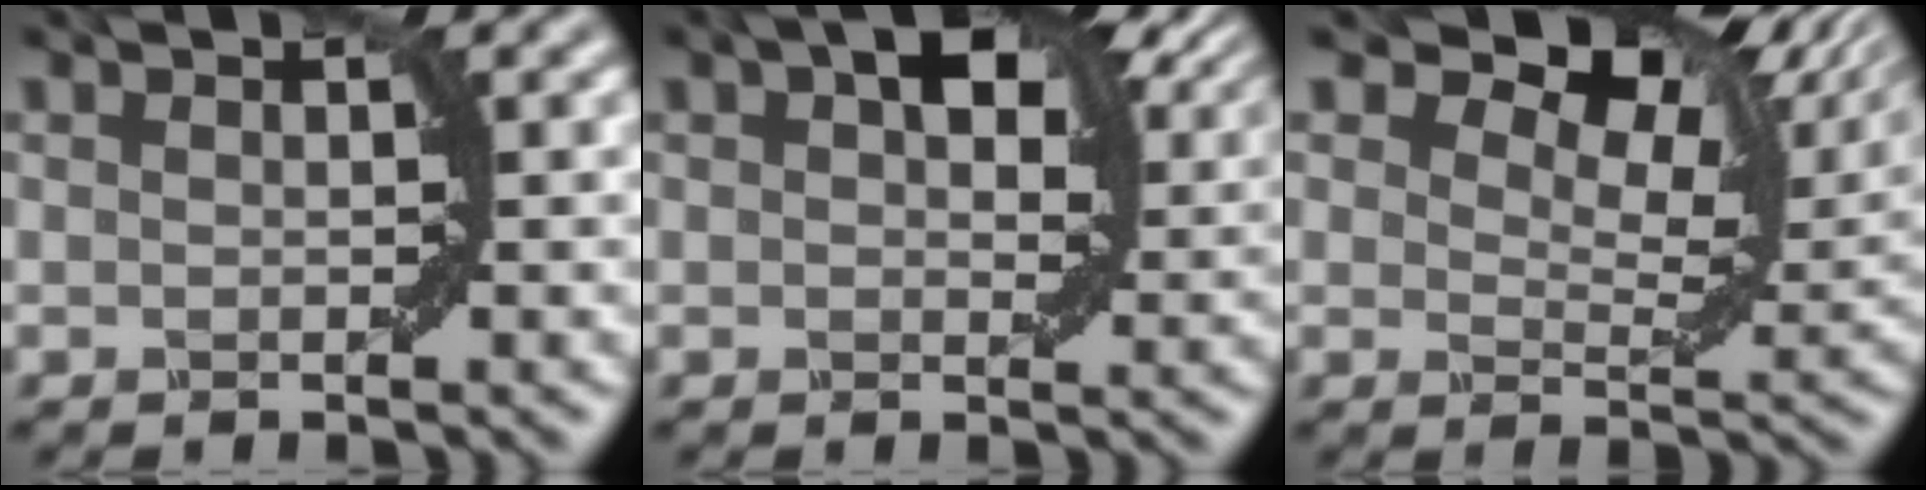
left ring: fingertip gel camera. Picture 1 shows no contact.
{"total": 7.9, "force": [3.6, 3.8, 5.8], "torque": [-0.080, 0.014, 0.053]}
{"total": 11.5, "force": [7.6, 5.3, 6.8], "torque": [-0.106, 0.007, 0.123]}